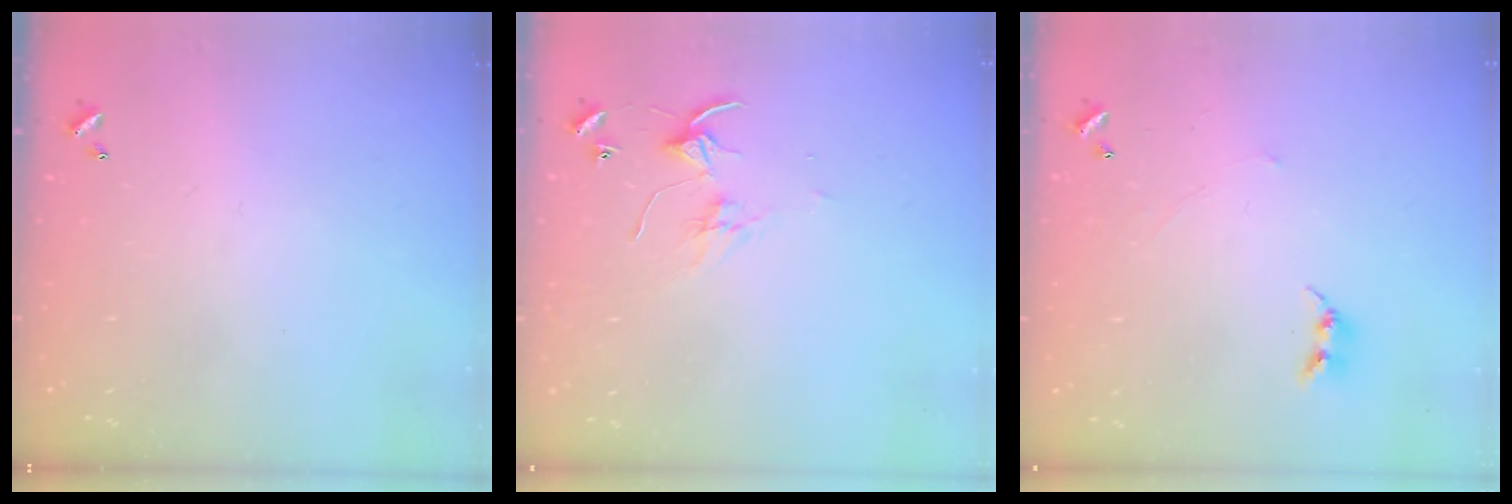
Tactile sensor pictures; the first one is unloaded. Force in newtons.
{"total": 3.6, "press": 3.6, "slide": 0.1}
{"total": 2.7, "press": 2.7, "slide": 0.3}